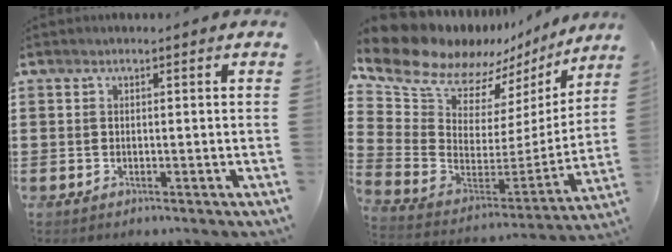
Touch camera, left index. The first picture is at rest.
{"total": 10.9, "force": [9.3, 4.8, 2.9], "torque": [-0.121, -0.073, 0.164]}